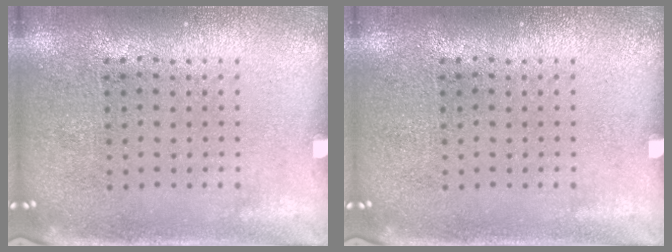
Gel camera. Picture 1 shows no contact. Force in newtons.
{"total": 0.0}